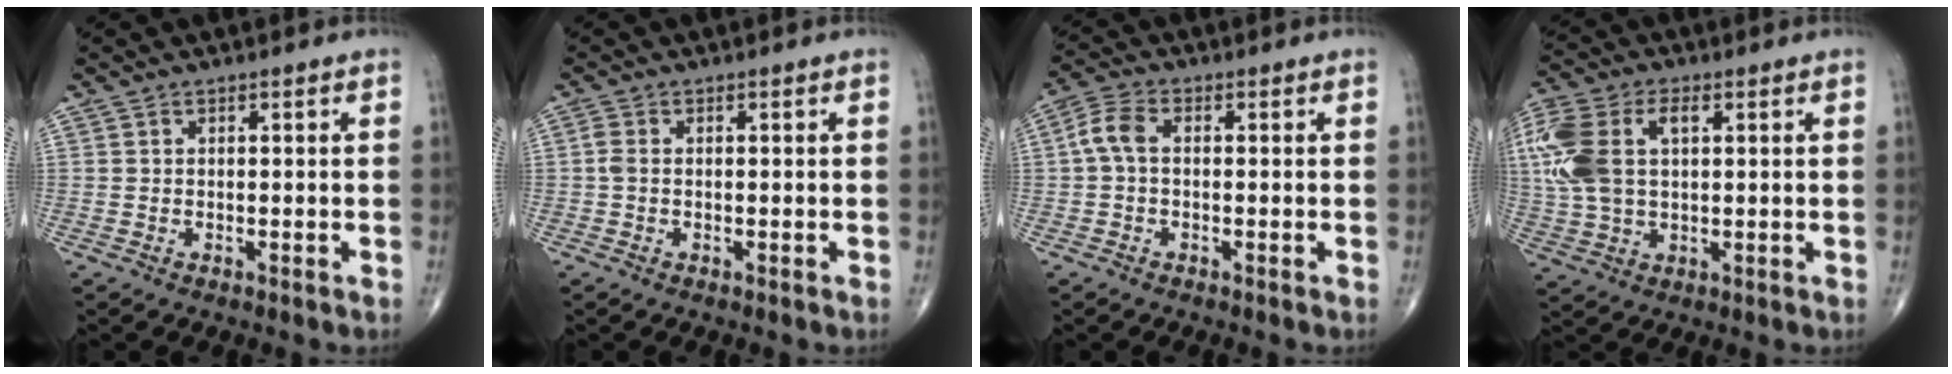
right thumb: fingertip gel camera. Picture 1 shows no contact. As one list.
[{"total": 1.4, "force": [-0.1, 0.7, 1.2], "torque": [-0.030, 0.000, -0.003]}, {"total": 4.6, "force": [0.0, 2.7, 3.8], "torque": [-0.082, 0.014, -0.009]}, {"total": 16.7, "force": [3.8, 9.9, 12.9], "torque": [-0.316, 0.016, 0.069]}]